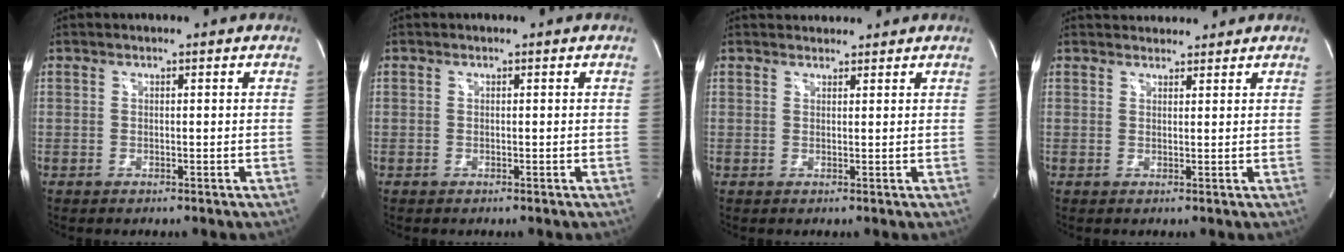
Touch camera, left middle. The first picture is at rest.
{"total": 0.0}
{"total": 3.3, "force": [3.1, 0.9, 0.4], "torque": [-0.006, 0.027, 0.049]}
{"total": 4.3, "force": [4.1, 1.2, 0.6], "torque": [-0.009, 0.027, 0.063]}